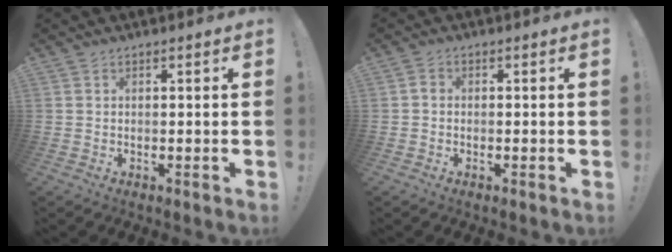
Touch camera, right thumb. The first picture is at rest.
{"total": 1.4, "force": [-0.6, 1.1, 0.6], "torque": [-0.010, 0.006, -0.011]}